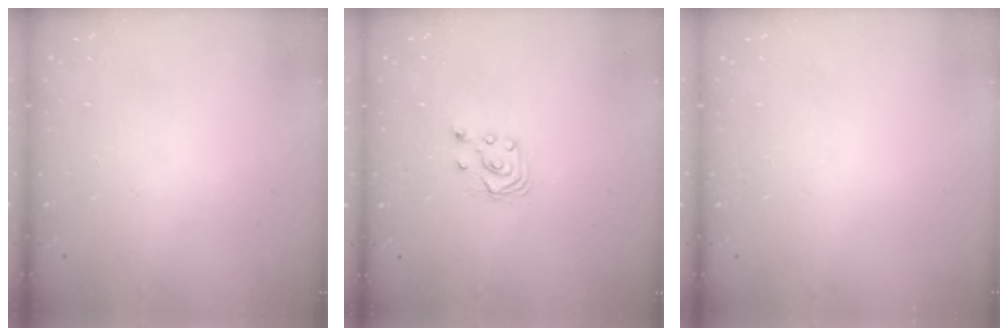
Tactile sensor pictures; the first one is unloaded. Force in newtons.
{"total": 3.9, "press": 3.9, "slide": 0.4}
{"total": 0.0}